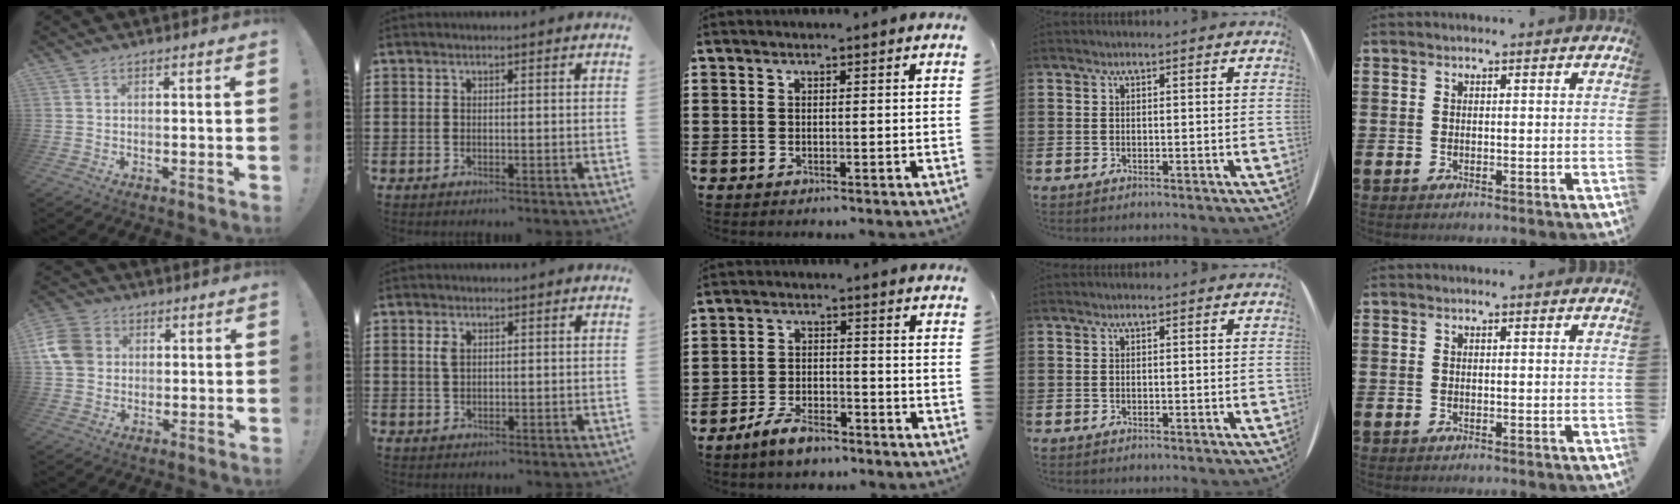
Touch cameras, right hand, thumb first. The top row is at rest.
{"thumb": {"total": 10.3, "force": [1.9, 8.8, 5.0], "torque": [-0.099, 0.004, 0.040]}, "index": {"total": 1.9, "force": [0.6, 1.1, 1.4], "torque": [-0.032, 0.006, 0.010]}, "middle": {"total": 5.1, "force": [-4.2, 1.5, 2.4], "torque": [-0.060, 0.003, -0.085]}}